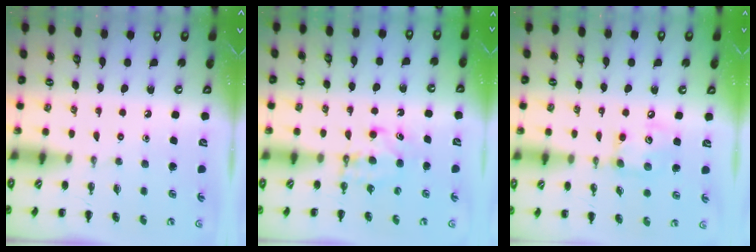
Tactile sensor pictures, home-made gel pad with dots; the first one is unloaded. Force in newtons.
{"total": 5.2, "press": 5.2, "slide": 0.6}
{"total": 8.2, "press": 8.2, "slide": 0.5}